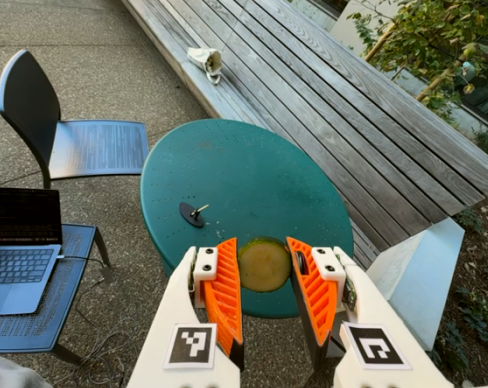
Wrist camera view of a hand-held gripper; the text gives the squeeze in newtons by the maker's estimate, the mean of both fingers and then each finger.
{"total": 12.2, "left": 12.8, "right": 11.5}